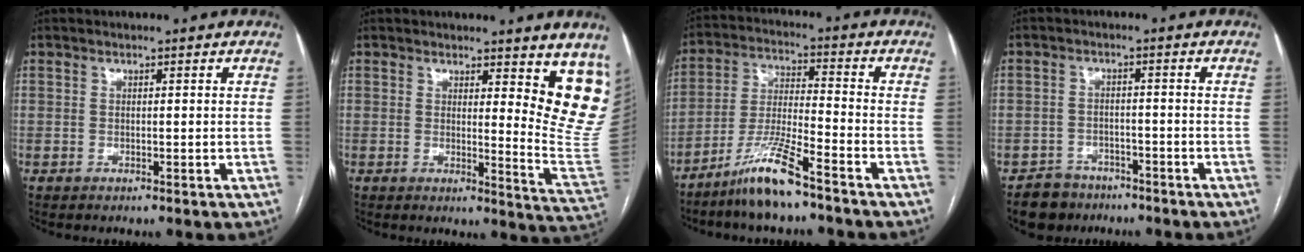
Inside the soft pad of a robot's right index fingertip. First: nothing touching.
{"total": 11.1, "force": [7.6, 2.1, 7.8], "torque": [-0.069, -0.046, 0.066]}
{"total": 9.6, "force": [-7.2, 0.2, 6.3], "torque": [-0.132, -0.021, -0.142]}
{"total": 5.1, "force": [-3.8, 3.5, 0.0], "torque": [0.004, 0.009, -0.060]}